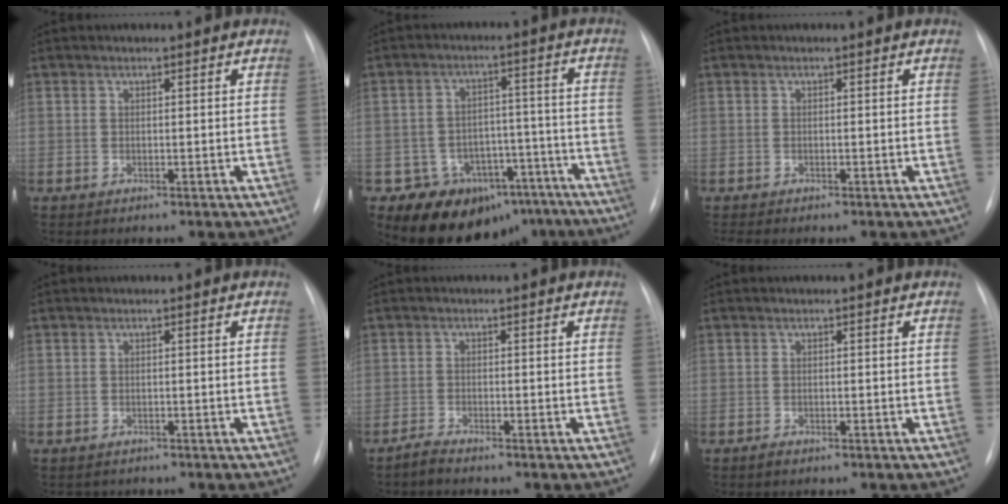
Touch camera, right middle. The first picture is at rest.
{"total": 13.3, "force": [-9.9, 8.6, 2.5], "torque": [-0.015, 0.061, -0.125]}
{"total": 1.6, "force": [-1.3, 0.3, 0.8], "torque": [-0.010, -0.005, -0.014]}
{"total": 1.2, "force": [-0.9, 0.7, -0.2], "torque": [-0.005, 0.000, -0.012]}
{"total": 1.6, "force": [-1.6, -0.1, 0.5], "torque": [-0.019, -0.005, -0.033]}
{"total": 0.6, "force": [-0.4, 0.2, 0.3], "torque": [-0.009, -0.001, -0.005]}